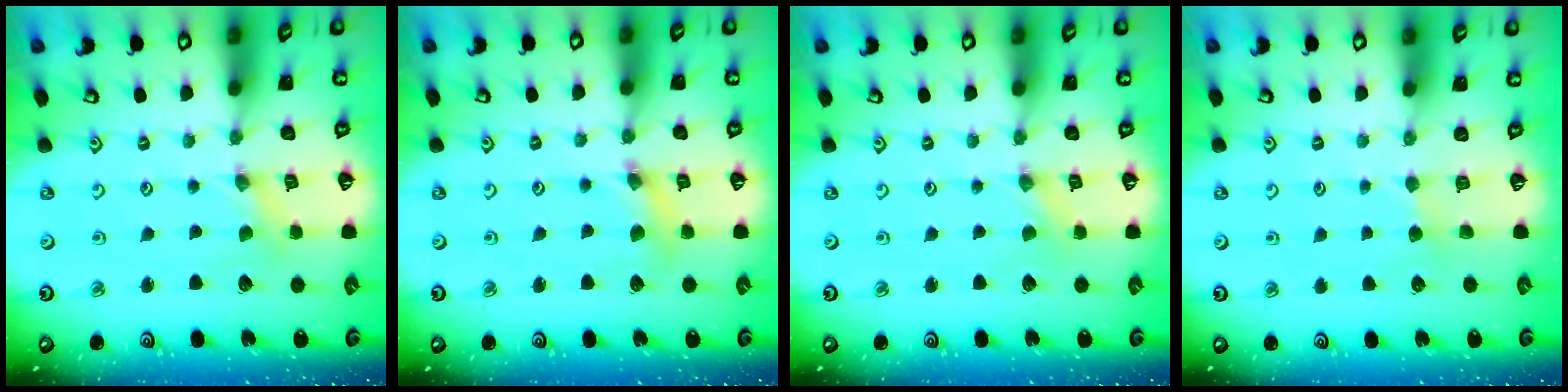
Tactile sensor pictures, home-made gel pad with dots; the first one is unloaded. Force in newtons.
{"total": 5.3, "press": 5.3, "slide": 0.6}
{"total": 0.0}
{"total": 2.2, "press": 2.2, "slide": 0.3}